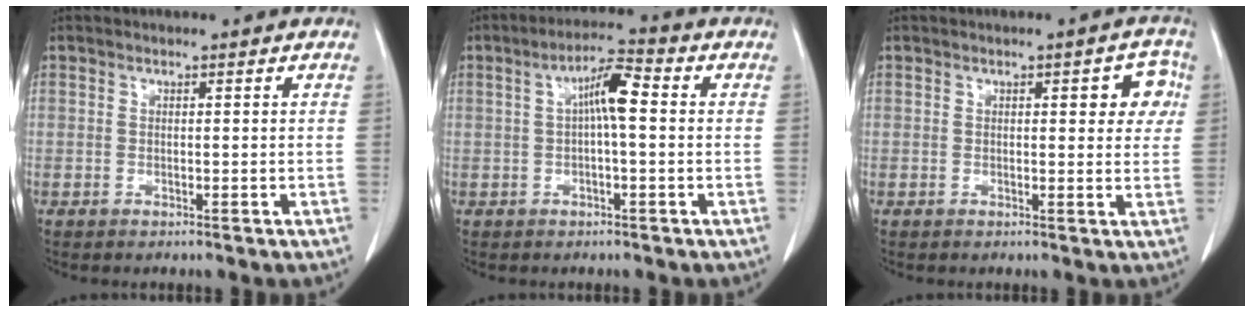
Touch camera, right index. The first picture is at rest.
{"total": 5.8, "force": [0.6, 0.9, 5.7], "torque": [-0.102, 0.018, 0.009]}
{"total": 4.6, "force": [1.4, 1.7, 4.0], "torque": [-0.037, 0.010, 0.012]}